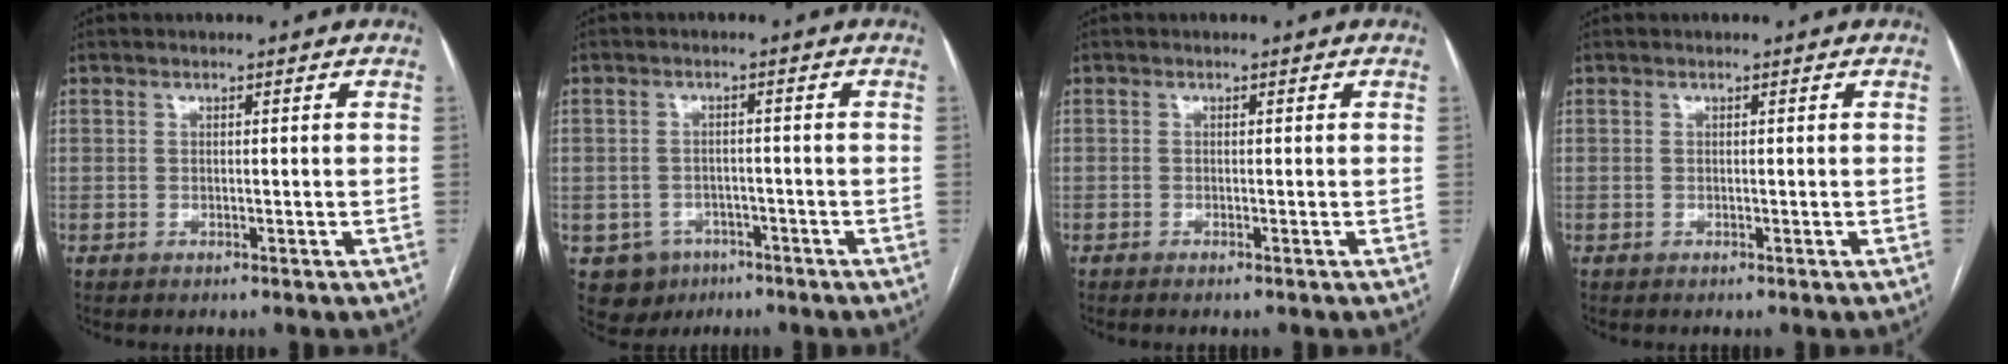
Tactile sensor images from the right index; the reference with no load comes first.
{"total": 5.4, "force": [-2.7, 4.6, 0.9], "torque": [-0.014, 0.007, -0.033]}
{"total": 0.7, "force": [-0.6, -0.1, 0.4], "torque": [-0.010, -0.002, -0.010]}
{"total": 0.0}